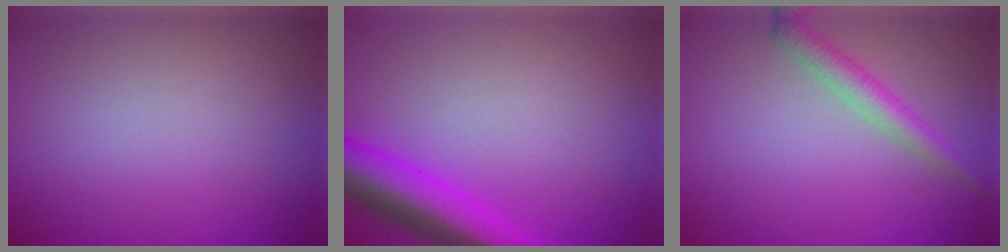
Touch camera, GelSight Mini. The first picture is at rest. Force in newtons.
{"total": 6.8, "press": 6.8, "slide": 0.4}
{"total": 2.5, "press": 2.5, "slide": 0.1}